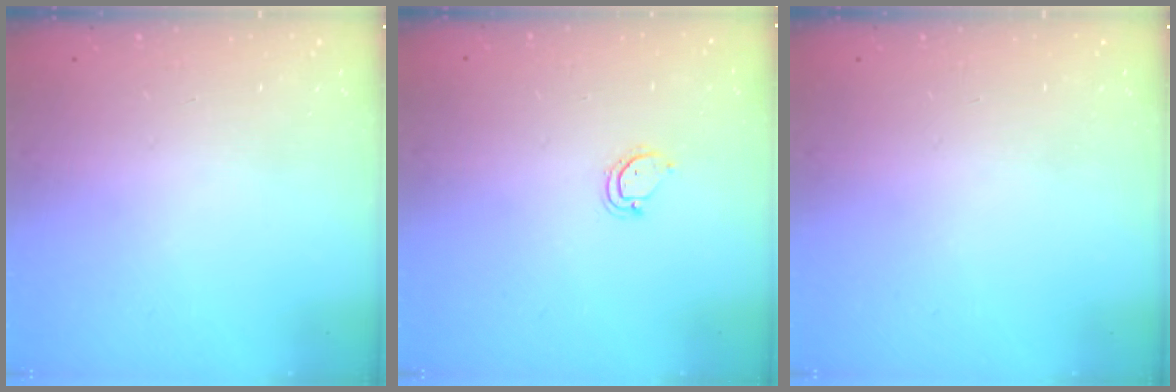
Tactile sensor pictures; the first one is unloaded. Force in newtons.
{"total": 3.0, "press": 3.0, "slide": 0.2}
{"total": 0.0}